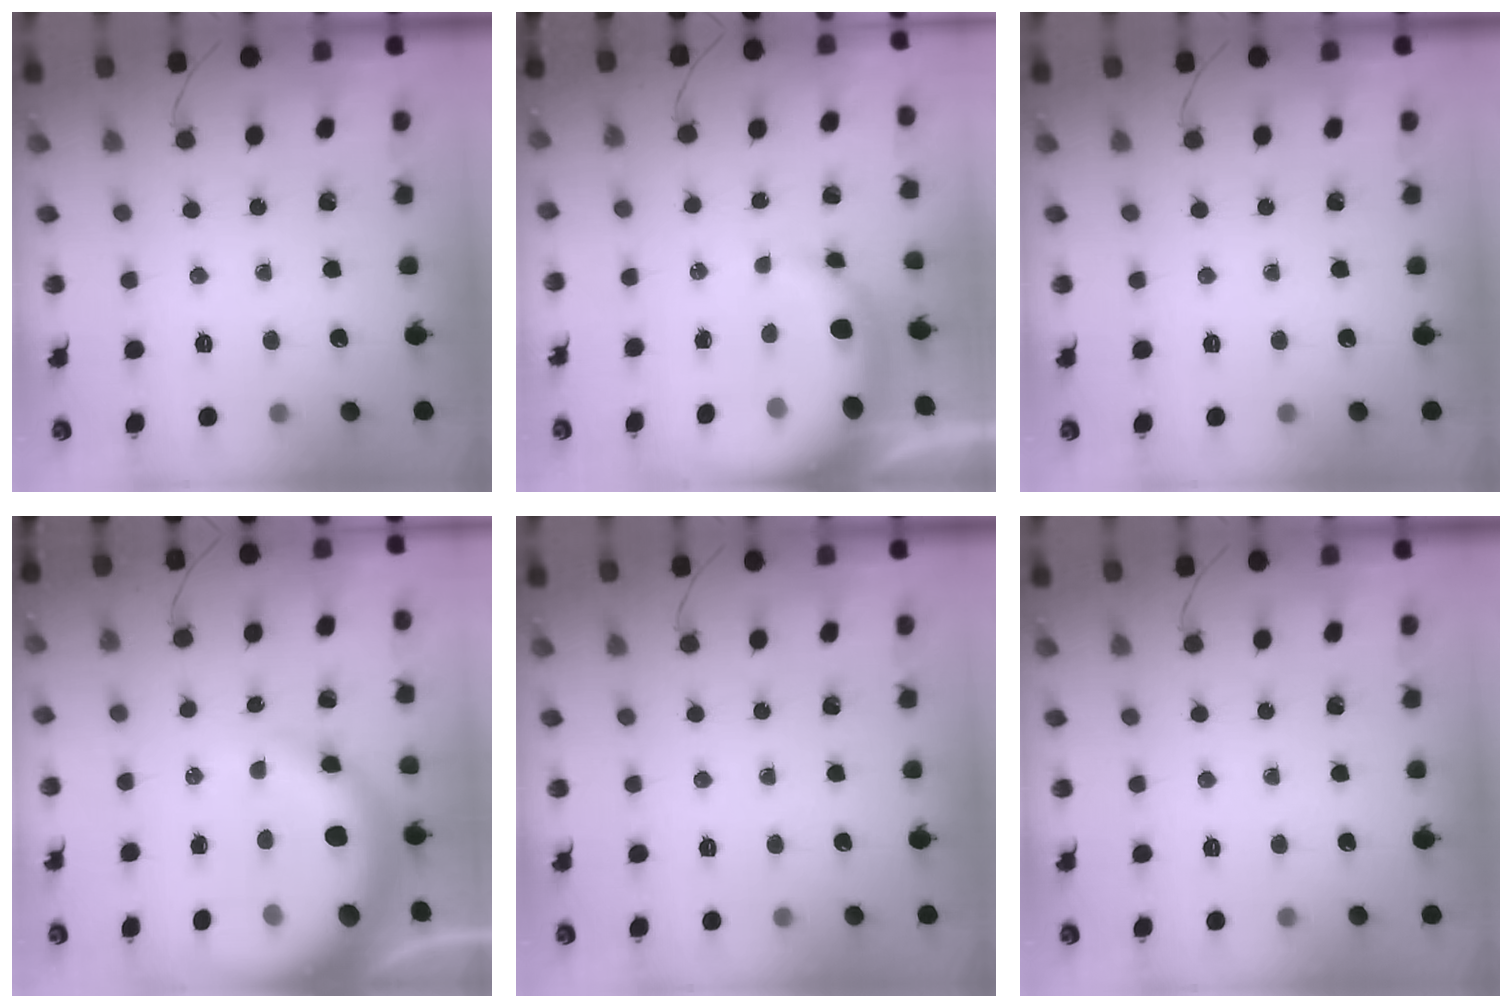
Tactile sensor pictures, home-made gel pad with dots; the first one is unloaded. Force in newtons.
{"total": 9.1, "press": 8.9, "slide": 1.8}
{"total": 0.0}
{"total": 14.7, "press": 14.3, "slide": 3.4}
{"total": 0.0}
{"total": 0.0}